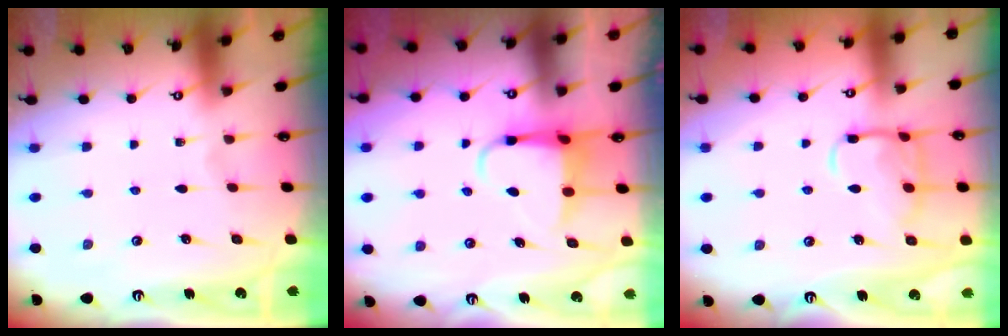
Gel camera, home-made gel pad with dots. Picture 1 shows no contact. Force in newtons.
{"total": 4.8, "press": 4.8, "slide": 0.7}
{"total": 13.1, "press": 13.1, "slide": 1.1}